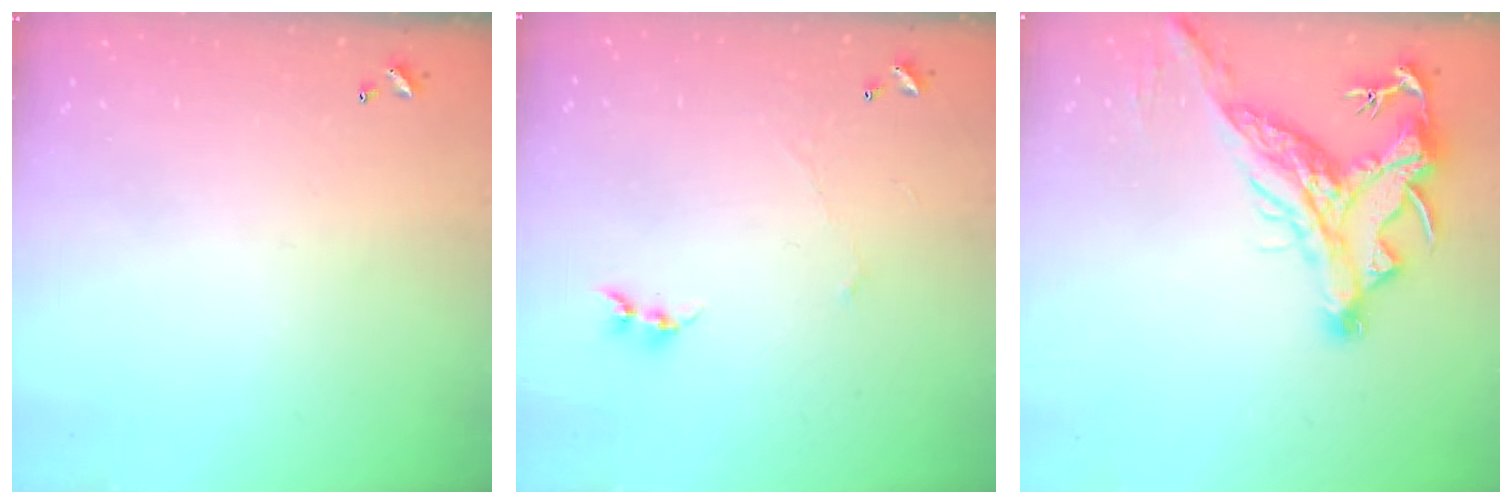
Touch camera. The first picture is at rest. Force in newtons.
{"total": 0.0}
{"total": 5.4, "press": 5.0, "slide": 1.9}